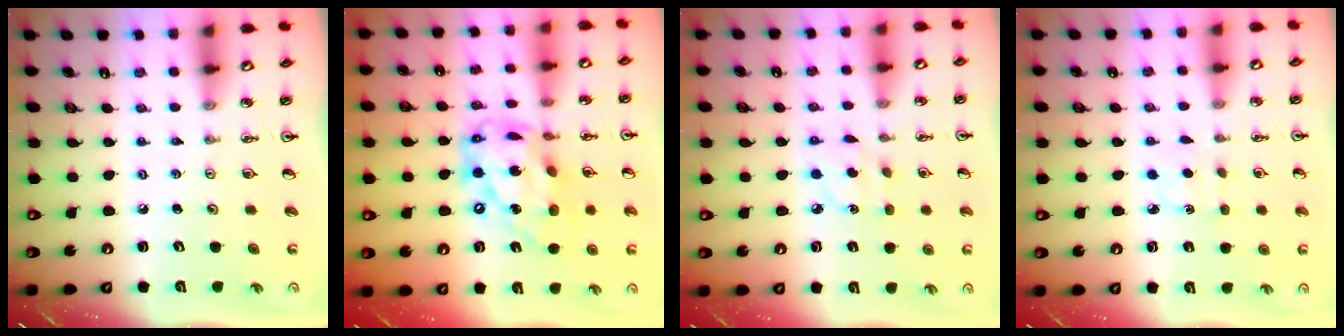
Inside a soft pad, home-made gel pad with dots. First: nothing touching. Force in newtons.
{"total": 20.3, "press": 20.2, "slide": 1.6}
{"total": 3.9, "press": 3.8, "slide": 0.5}
{"total": 2.9, "press": 2.9, "slide": 0.5}